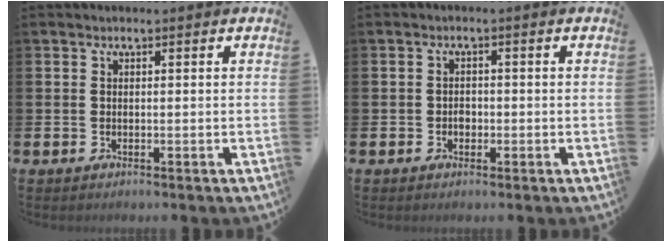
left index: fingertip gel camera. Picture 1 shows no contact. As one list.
[{"total": 1.4, "force": [-0.5, 1.2, 0.7], "torque": [-0.004, 0.003, -0.013]}]